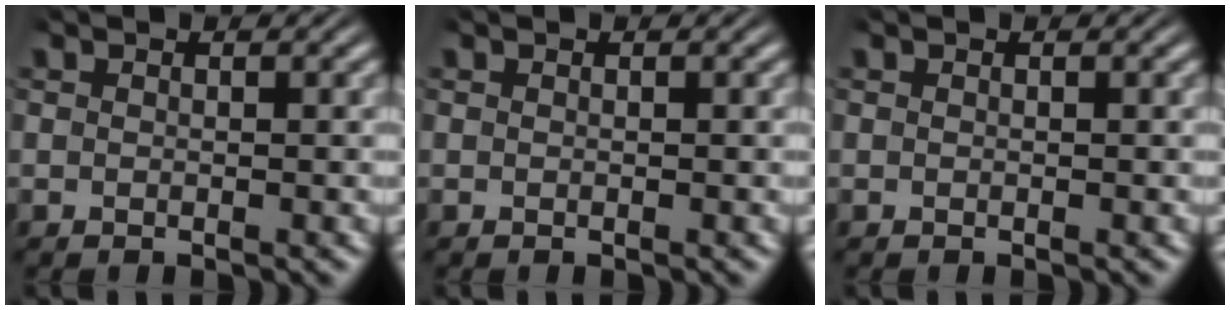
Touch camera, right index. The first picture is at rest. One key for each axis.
{"total": 0.0}
{"total": 0.0}